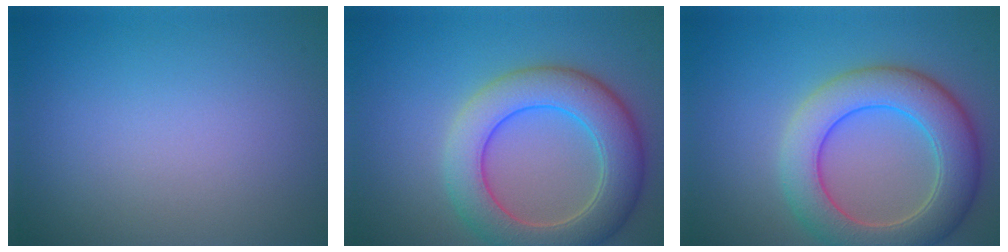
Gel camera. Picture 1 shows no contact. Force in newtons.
{"total": 7.4, "press": 7.4, "slide": 0.3}
{"total": 7.4, "press": 7.4, "slide": 0.3}